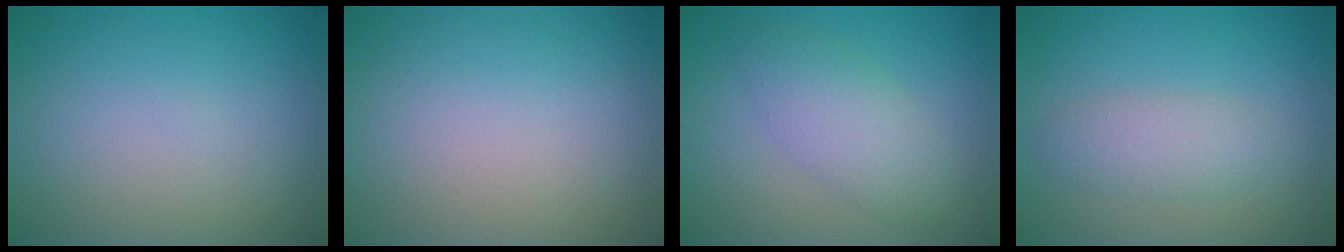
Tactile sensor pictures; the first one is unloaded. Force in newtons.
{"total": 0.0}
{"total": 3.8, "press": 3.8, "slide": 0.1}
{"total": 2.6, "press": 2.6, "slide": 0.0}